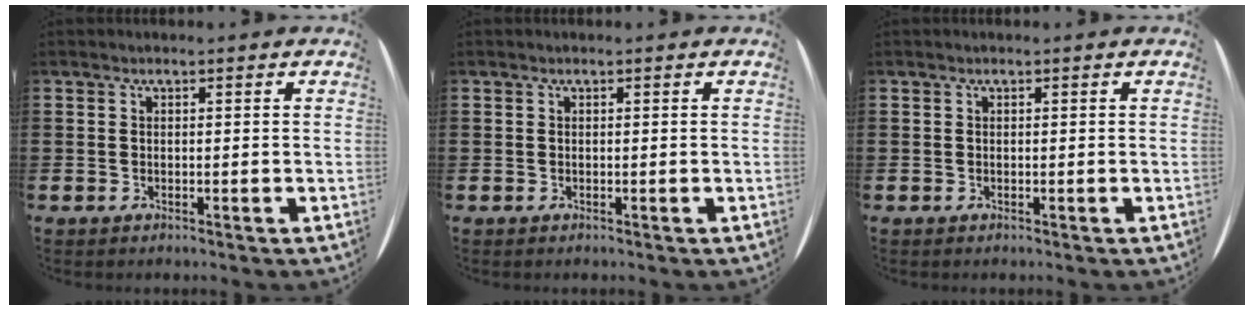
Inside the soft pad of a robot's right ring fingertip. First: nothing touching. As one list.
[{"total": 0.0}, {"total": 0.0}]